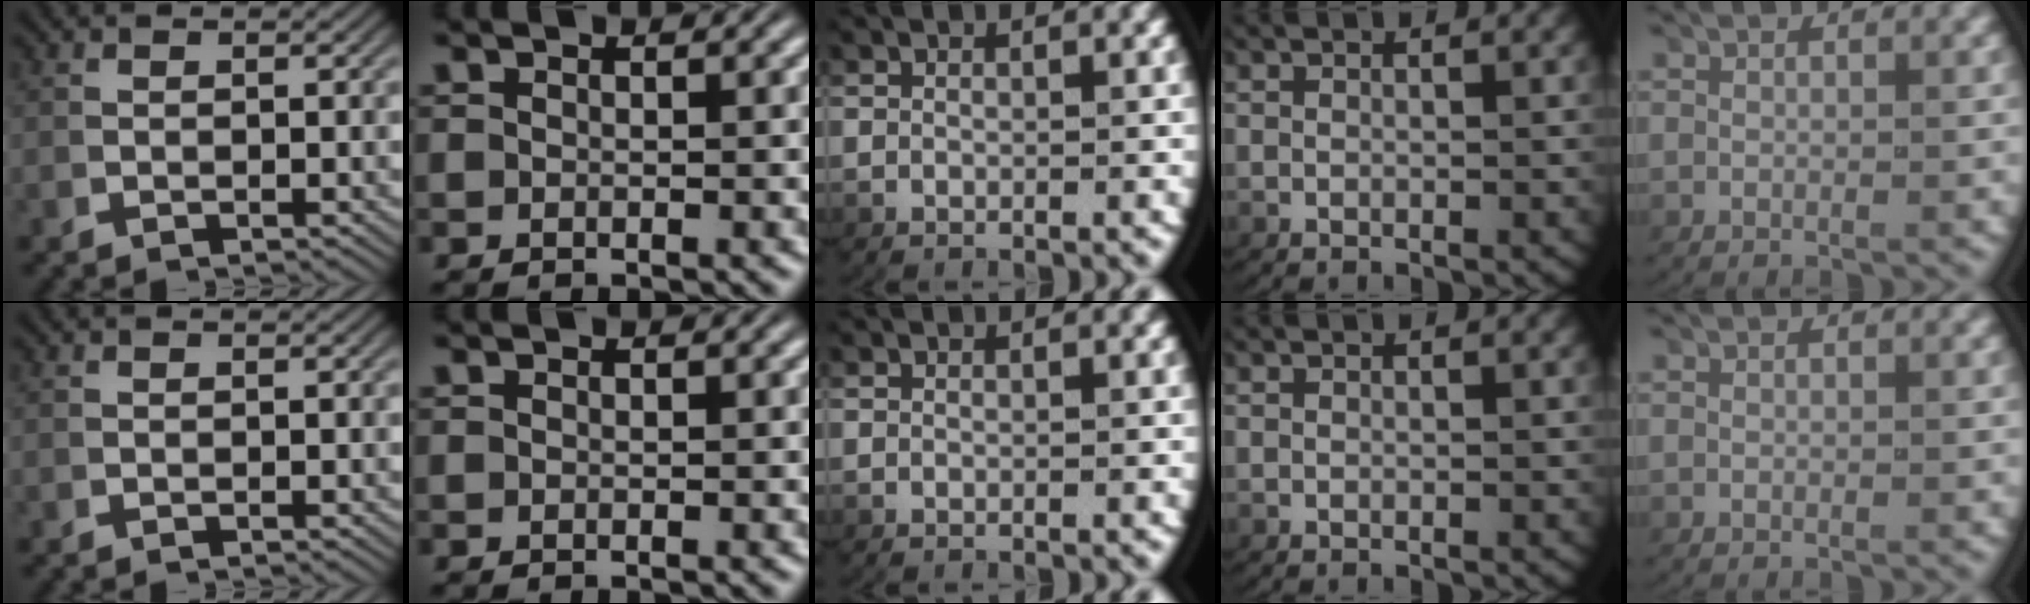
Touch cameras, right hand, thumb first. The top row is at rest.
{}